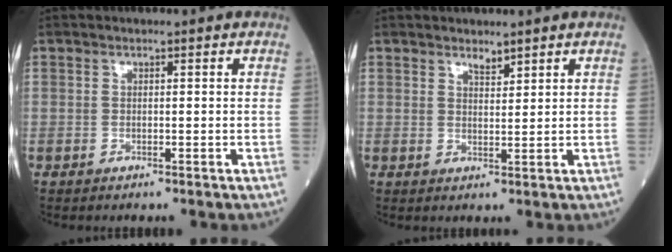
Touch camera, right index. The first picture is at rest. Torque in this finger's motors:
{"motor_torque": [0.01, -0.03, 0.00, 0.02]}